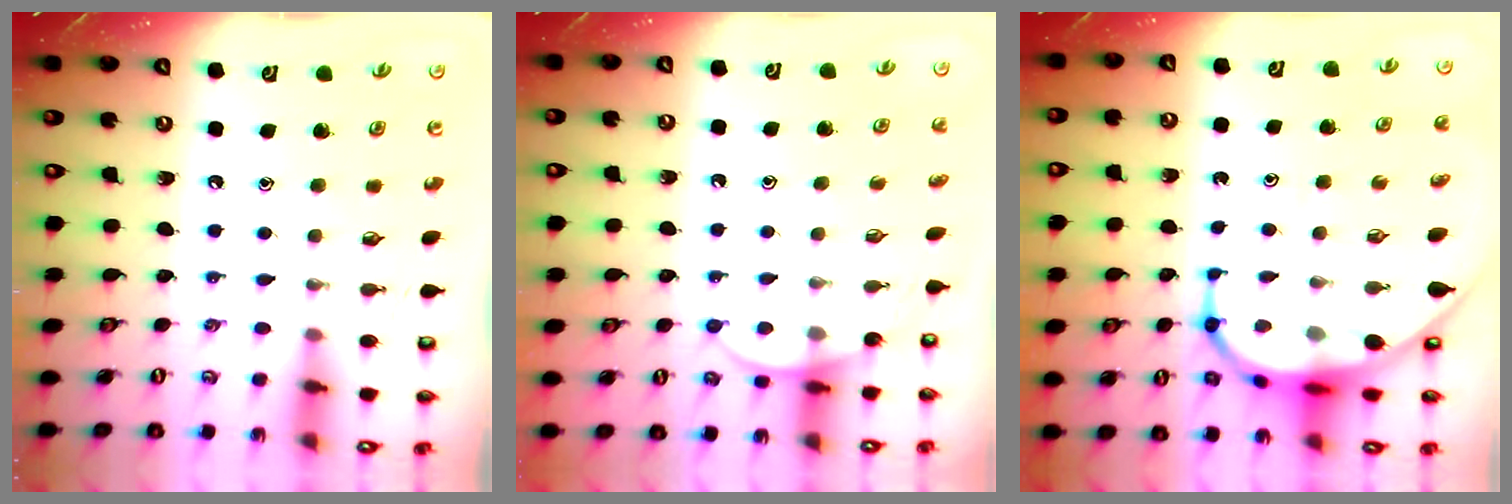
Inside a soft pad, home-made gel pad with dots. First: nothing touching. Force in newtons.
{"total": 7.4, "press": 7.4, "slide": 0.5}
{"total": 10.4, "press": 10.4, "slide": 1.0}